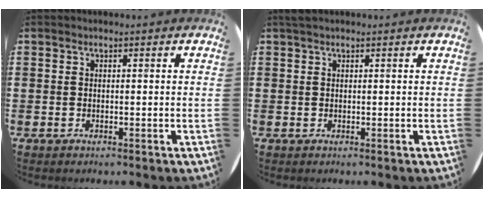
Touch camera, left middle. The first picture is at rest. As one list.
[{"total": 0.5, "force": [0.5, 0.2, 0.2], "torque": [-0.004, 0.002, 0.010]}]